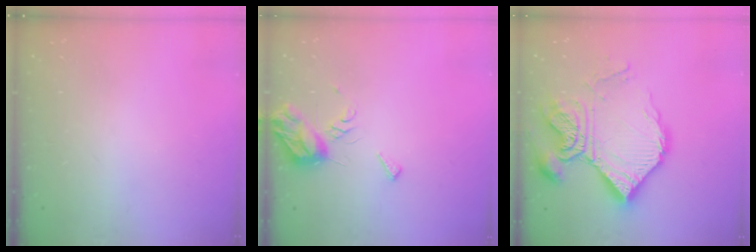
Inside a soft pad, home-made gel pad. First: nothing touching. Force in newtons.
{"total": 8.3, "press": 8.3, "slide": 0.4}
{"total": 21.2, "press": 21.1, "slide": 2.2}